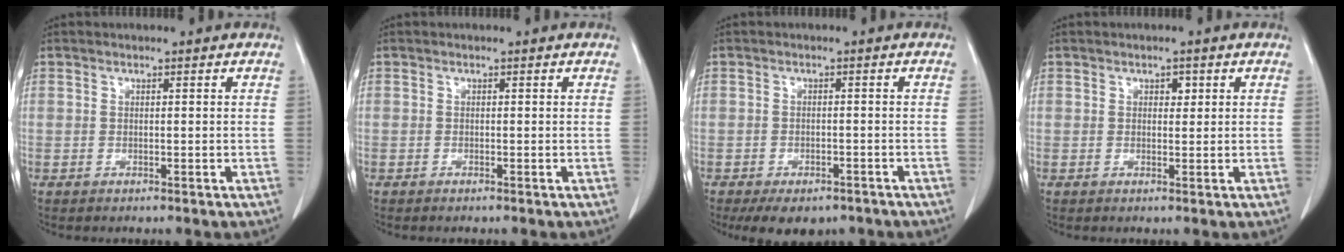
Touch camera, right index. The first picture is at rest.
{"total": 0.0}
{"total": 7.3, "force": [-5.4, 3.7, 3.2], "torque": [-0.033, 0.000, -0.072]}
{"total": 1.3, "force": [0.6, 0.8, 0.9], "torque": [-0.009, 0.000, 0.007]}